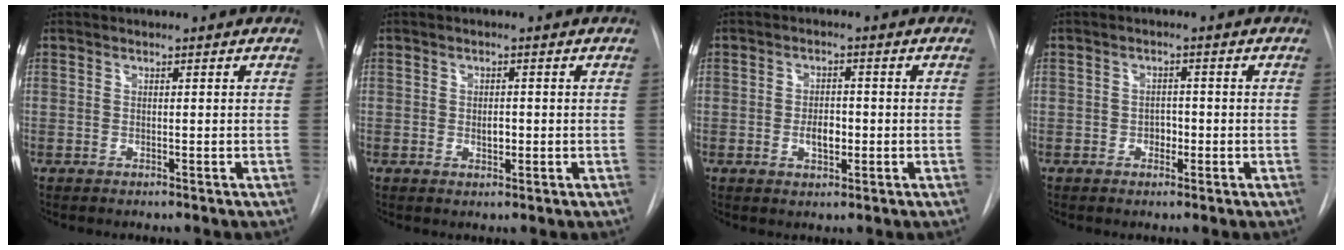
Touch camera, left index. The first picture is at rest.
{"total": 1.8, "force": [-0.2, 0.9, 1.5], "torque": [-0.025, 0.000, -0.001]}
{"total": 3.5, "force": [-0.7, 1.8, 3.0], "torque": [-0.048, 0.002, -0.009]}
{"total": 1.9, "force": [-0.6, 1.4, 1.2], "torque": [-0.014, 0.006, -0.009]}